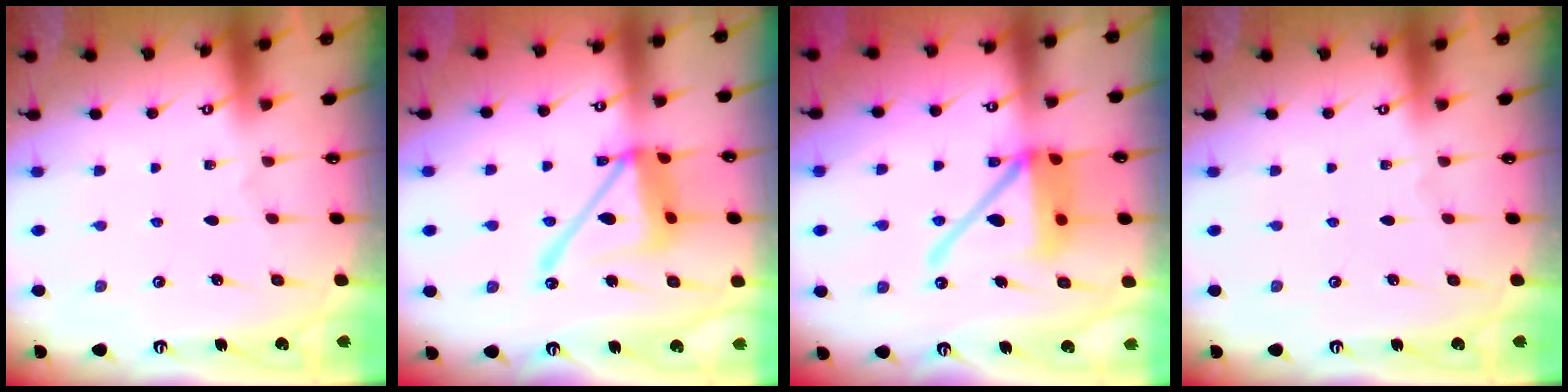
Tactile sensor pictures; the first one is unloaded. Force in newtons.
{"total": 16.2, "press": 16.1, "slide": 1.7}
{"total": 15.6, "press": 15.5, "slide": 1.8}
{"total": 0.0}